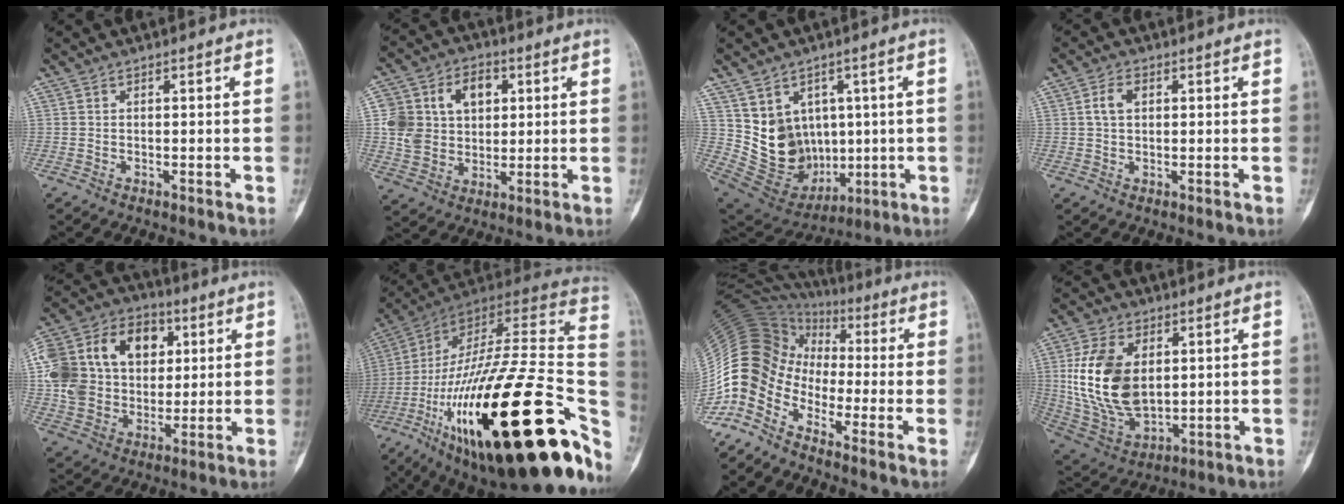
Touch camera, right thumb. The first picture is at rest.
{"total": 13.9, "force": [3.1, 10.8, 8.2], "torque": [-0.108, 0.010, 0.059]}
{"total": 13.2, "force": [2.6, 11.6, 5.7], "torque": [-0.066, 0.004, 0.089]}
{"total": 3.6, "force": [0.9, 2.3, 2.6], "torque": [-0.050, 0.006, 0.016]}
{"total": 24.8, "force": [5.3, 18.7, 15.3], "torque": [-0.290, 0.036, 0.099]}
{"total": 43.9, "force": [-14.4, 14.2, 38.9], "torque": [-0.550, 0.059, -0.232]}
{"total": 13.3, "force": [-7.0, 8.9, 6.9], "torque": [-0.130, 0.074, -0.149]}
{"total": 18.1, "force": [2.5, 11.3, 13.9], "torque": [-0.257, -0.014, 0.062]}